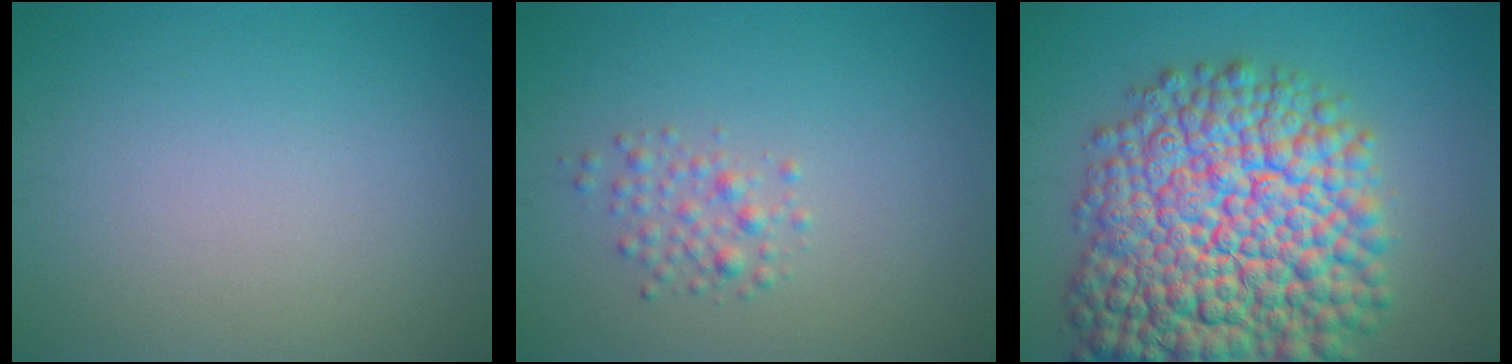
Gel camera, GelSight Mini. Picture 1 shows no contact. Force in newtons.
{"total": 1.8, "press": 1.8, "slide": 0.1}
{"total": 17.0, "press": 17.0, "slide": 0.7}